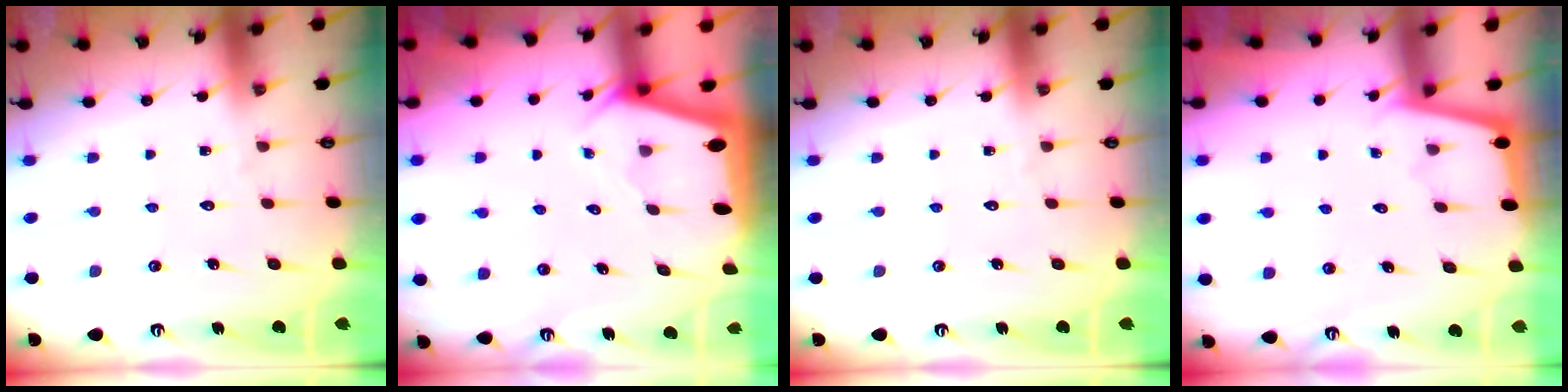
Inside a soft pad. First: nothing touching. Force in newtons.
{"total": 2.1, "press": 2.1, "slide": 0.0}
{"total": 0.0}
{"total": 1.7, "press": 1.7, "slide": 0.2}